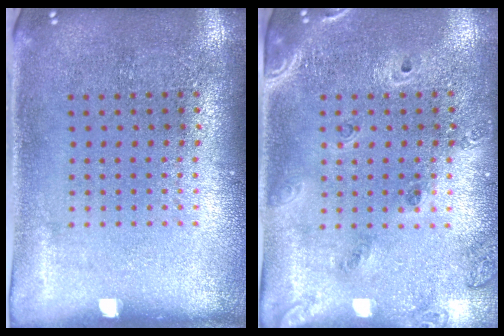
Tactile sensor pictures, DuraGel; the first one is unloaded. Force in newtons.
{"total": 1.4, "press": 1.3, "slide": 0.5}